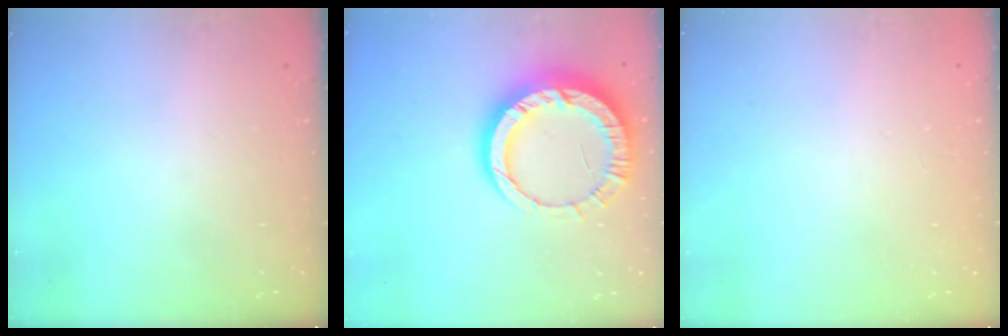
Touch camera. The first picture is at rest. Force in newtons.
{"total": 14.6, "press": 14.5, "slide": 1.5}
{"total": 2.5, "press": 2.5, "slide": 0.2}